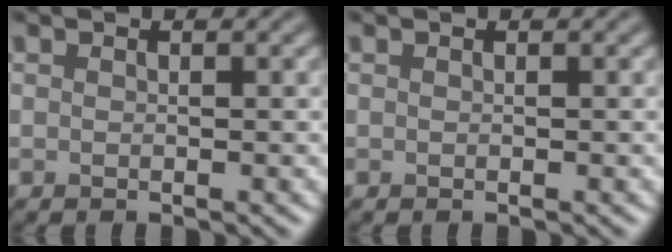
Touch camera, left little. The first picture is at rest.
{"total": 0.0}